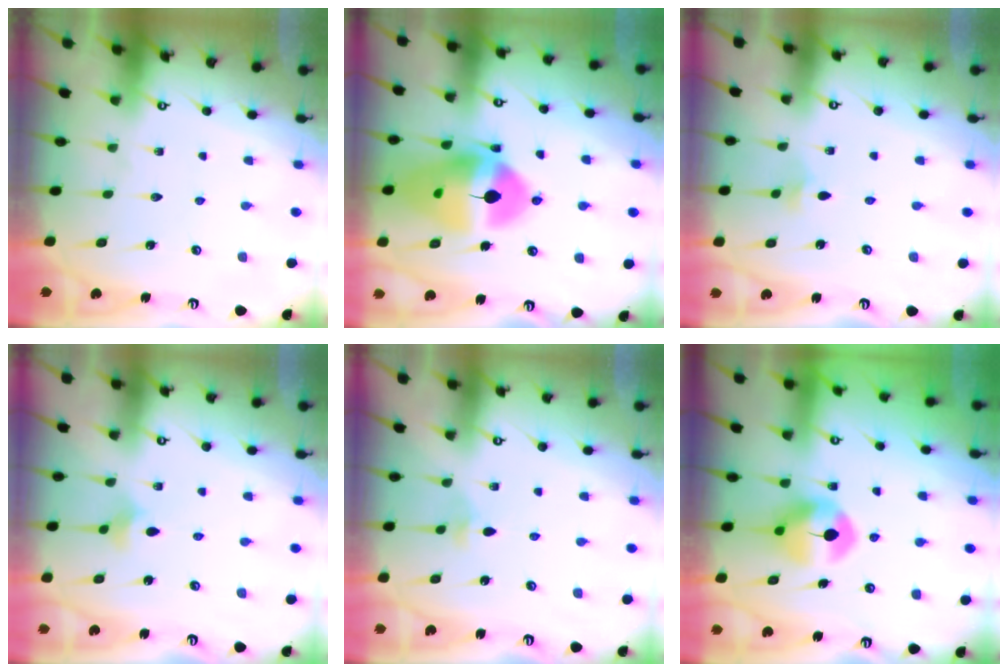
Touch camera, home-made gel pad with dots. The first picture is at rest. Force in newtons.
{"total": 17.8, "press": 17.7, "slide": 1.7}
{"total": 2.1, "press": 2.1, "slide": 0.5}
{"total": 3.0, "press": 2.9, "slide": 0.5}
{"total": 3.0, "press": 2.9, "slide": 0.6}
{"total": 8.3, "press": 8.3, "slide": 0.6}